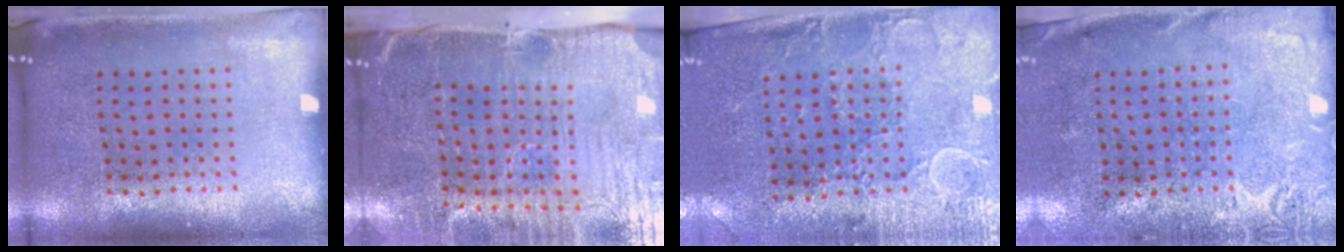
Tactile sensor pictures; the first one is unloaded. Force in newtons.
{"total": 5.4, "press": 4.4, "slide": 3.1}
{"total": 2.9, "press": 2.5, "slide": 1.5}
{"total": 2.8, "press": 2.2, "slide": 1.7}